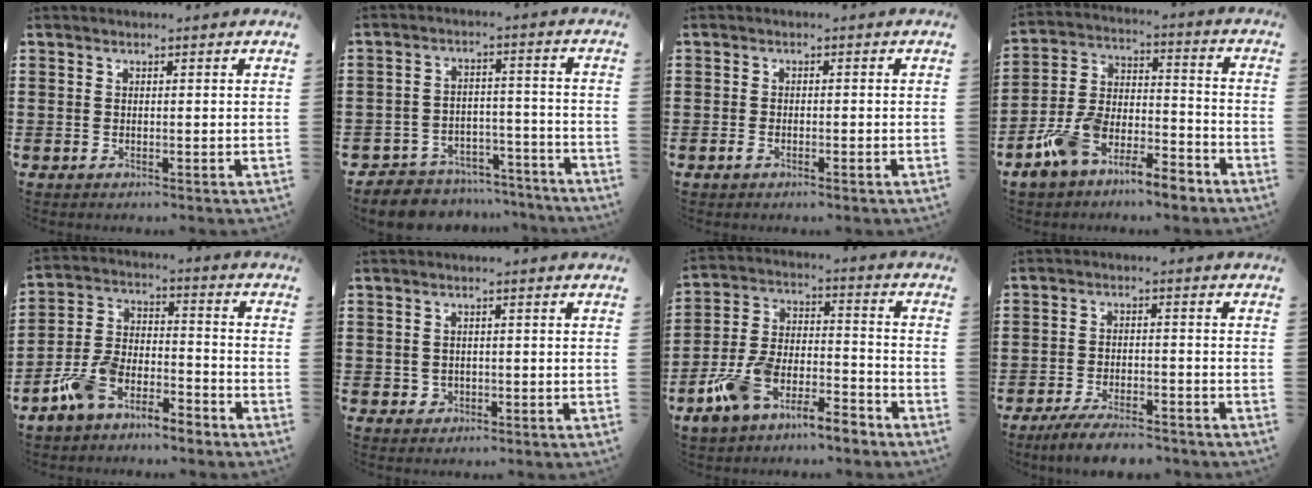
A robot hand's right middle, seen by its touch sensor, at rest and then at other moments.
{"total": 6.0, "force": [-5.8, 1.6, 0.3], "torque": [-0.002, 0.023, -0.116]}
{"total": 1.3, "force": [-0.8, 0.5, 0.8], "torque": [-0.025, -0.004, -0.018]}
{"total": 9.1, "force": [-7.7, 3.0, 3.9], "torque": [-0.088, 0.016, -0.154]}
{"total": 7.9, "force": [-6.8, 2.6, 3.0], "torque": [-0.071, 0.014, -0.137]}
{"total": 1.1, "force": [-0.1, 1.1, 0.3], "torque": [-0.010, 0.006, -0.005]}
{"total": 8.7, "force": [-7.2, 2.6, 4.0], "torque": [-0.084, 0.014, -0.144]}
{"total": 4.9, "force": [-4.4, 0.5, 2.1], "torque": [-0.038, -0.001, -0.085]}